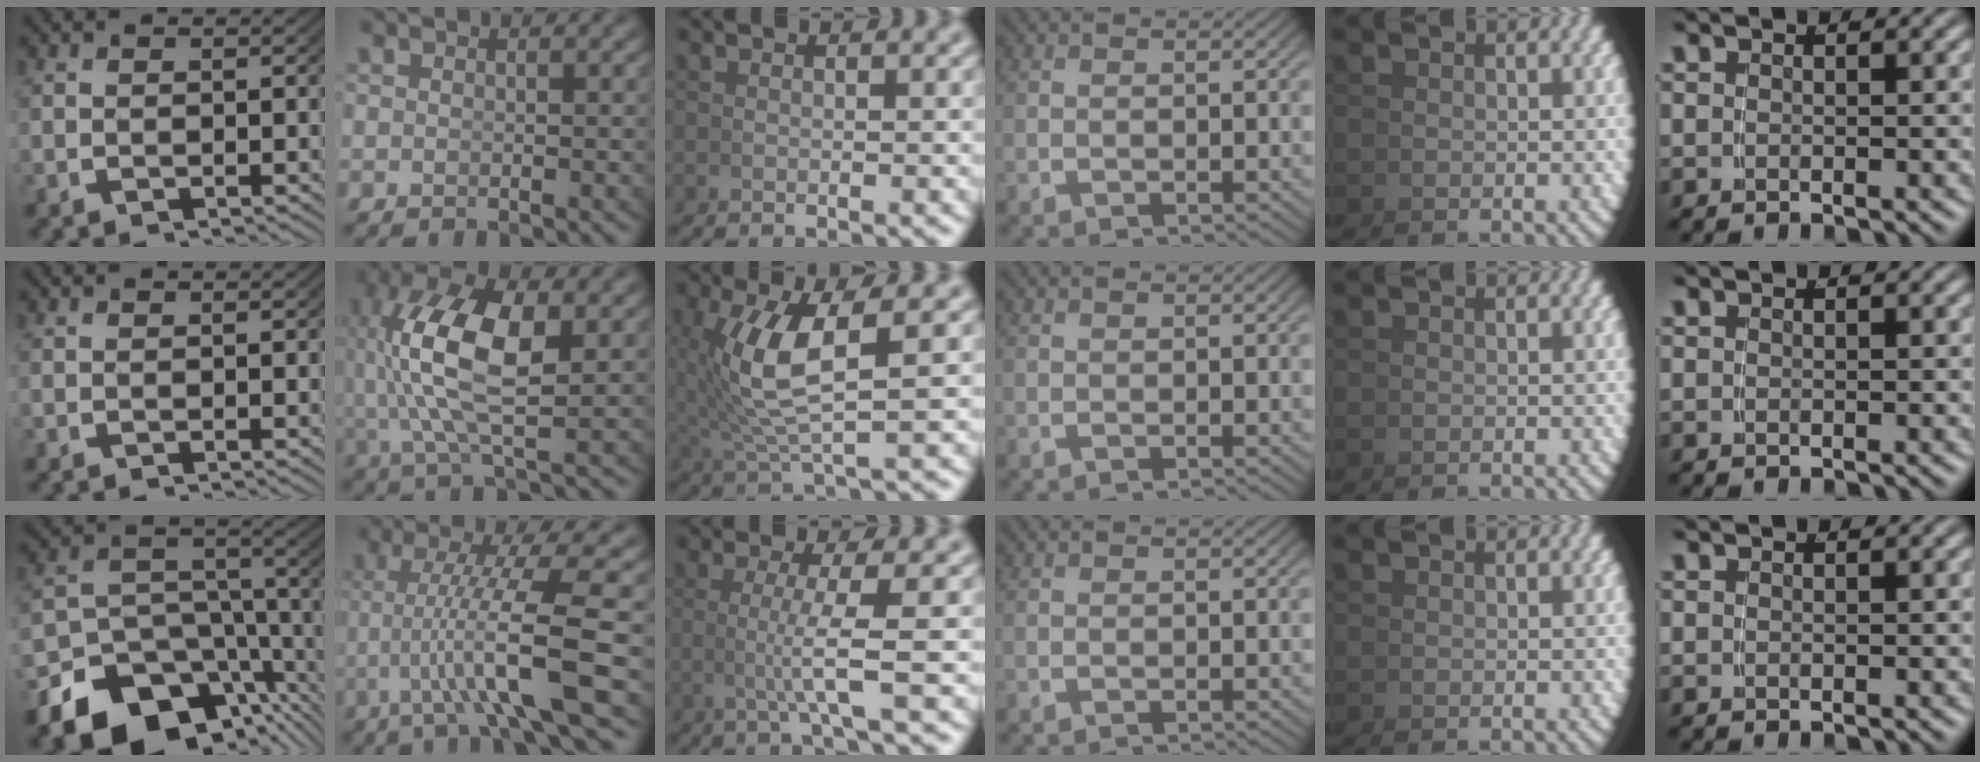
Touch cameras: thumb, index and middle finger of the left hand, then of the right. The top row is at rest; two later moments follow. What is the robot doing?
{"motion": "grasp_and_lifting", "object": "whiteboard"}